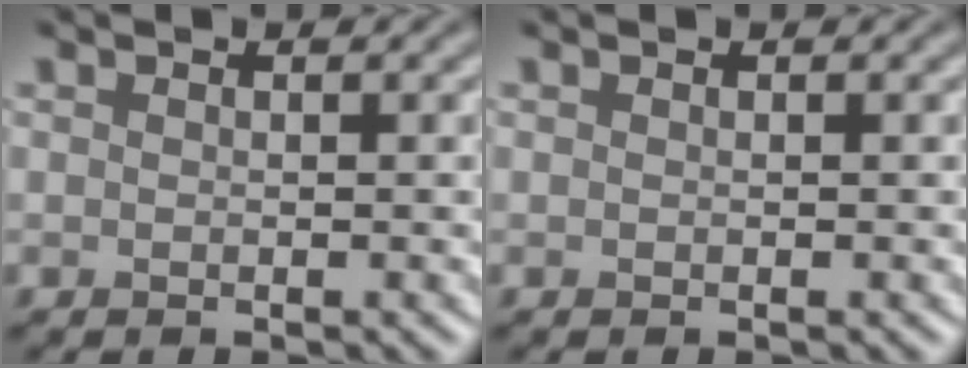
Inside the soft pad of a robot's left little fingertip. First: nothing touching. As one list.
[{"total": 0.0}]